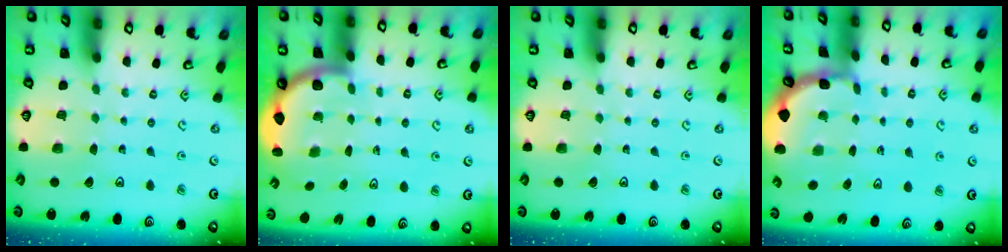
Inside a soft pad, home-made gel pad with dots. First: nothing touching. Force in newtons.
{"total": 2.5, "press": 2.4, "slide": 0.7}
{"total": 0.0}
{"total": 1.5, "press": 1.5, "slide": 0.1}